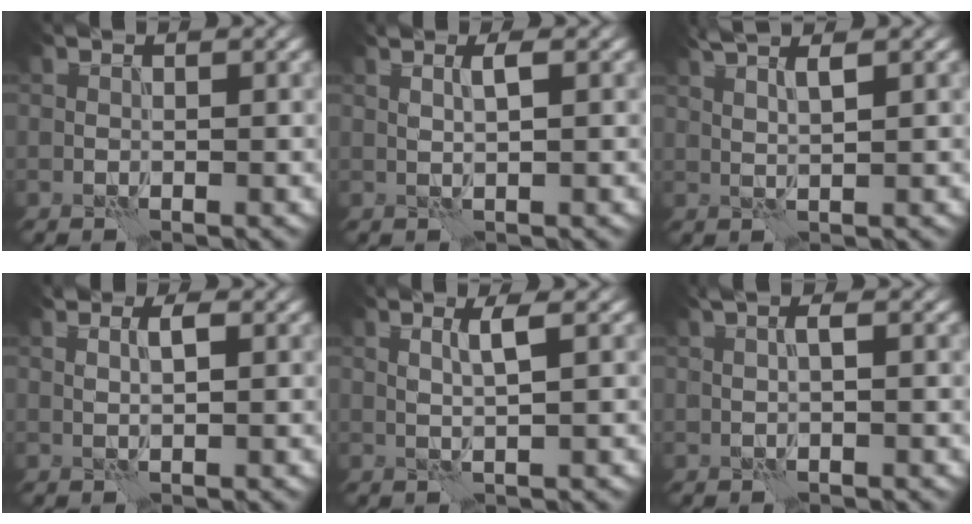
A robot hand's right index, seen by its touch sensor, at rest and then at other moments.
{"total": 1.3, "force": [0.5, 0.1, 1.1], "torque": [-0.025, 0.002, 0.007]}
{"total": 3.1, "force": [1.9, 0.6, 2.4], "torque": [-0.039, 0.002, 0.028]}
{"total": 1.5, "force": [0.7, 0.4, 1.2], "torque": [-0.021, -0.005, 0.015]}
{"total": 1.9, "force": [0.7, 0.1, 1.8], "torque": [-0.038, 0.002, 0.011]}
{"total": 2.1, "force": [0.8, 0.6, 1.9], "torque": [-0.019, 0.006, 0.006]}